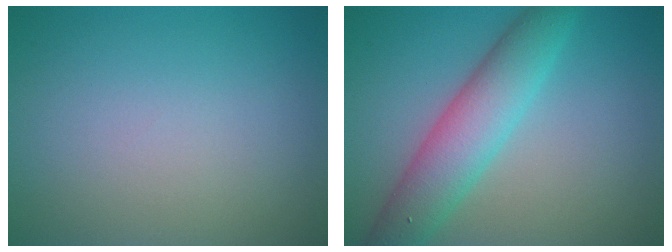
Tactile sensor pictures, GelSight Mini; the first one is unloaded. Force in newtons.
{"total": 5.9, "press": 5.9, "slide": 0.2}